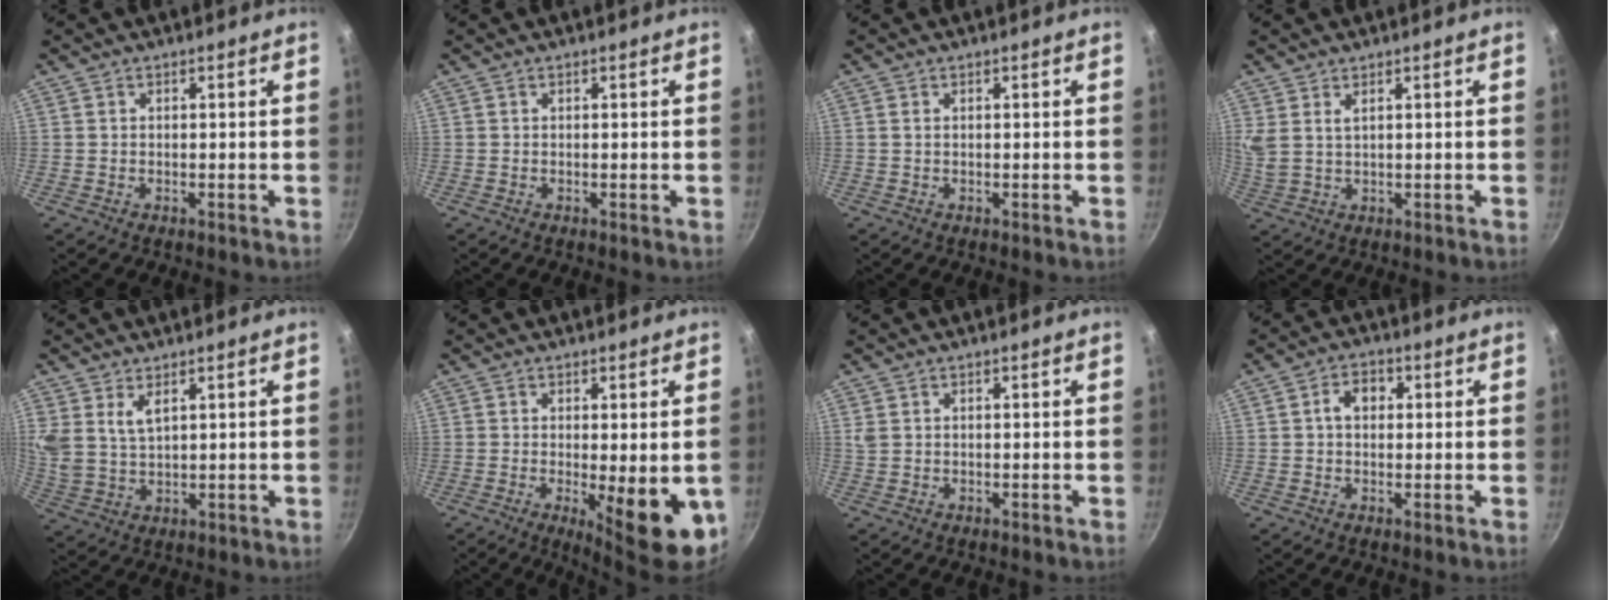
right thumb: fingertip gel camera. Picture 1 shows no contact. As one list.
[{"total": 0.0}, {"total": 0.6, "force": [0.2, 0.4, 0.4], "torque": [-0.008, 0.001, 0.002]}, {"total": 4.1, "force": [2.1, 2.1, 2.8], "torque": [-0.055, -0.012, 0.048]}, {"total": 6.2, "force": [3.2, 3.4, 4.1], "torque": [-0.076, -0.021, 0.068]}, {"total": 11.8, "force": [-2.8, 3.3, 11.0], "torque": [-0.127, -0.012, -0.025]}, {"total": 1.1, "force": [0.4, 0.8, 0.6], "torque": [-0.012, 0.003, 0.010]}, {"total": 4.4, "force": [0.7, 3.3, 2.9], "torque": [-0.027, 0.010, 0.005]}]